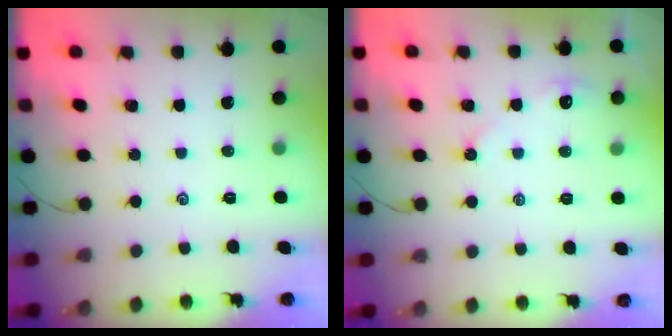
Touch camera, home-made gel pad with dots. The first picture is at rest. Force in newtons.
{"total": 3.2, "press": 3.1, "slide": 0.7}